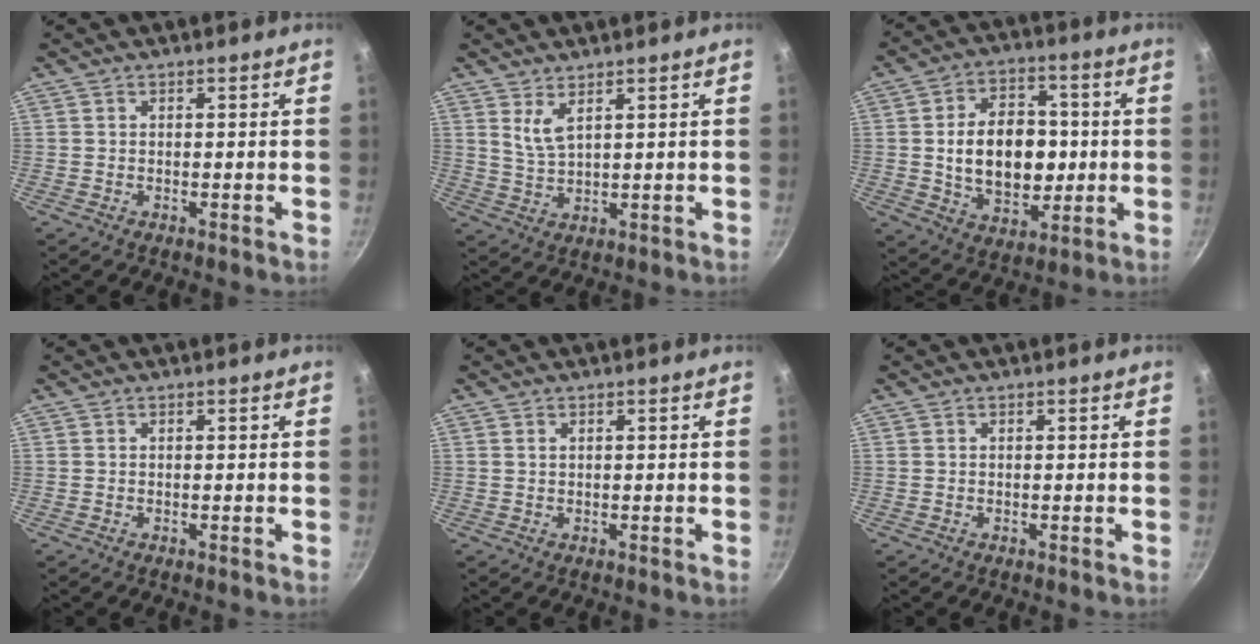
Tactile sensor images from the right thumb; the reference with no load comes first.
{"total": 3.9, "force": [2.3, 1.3, 2.9], "torque": [-0.054, -0.025, 0.050]}
{"total": 16.2, "force": [-0.1, 11.3, 11.6], "torque": [-0.146, 0.012, 0.005]}
{"total": 0.0}
{"total": 0.5, "force": [0.3, 0.3, 0.3], "torque": [-0.006, 0.001, 0.005]}
{"total": 0.0}